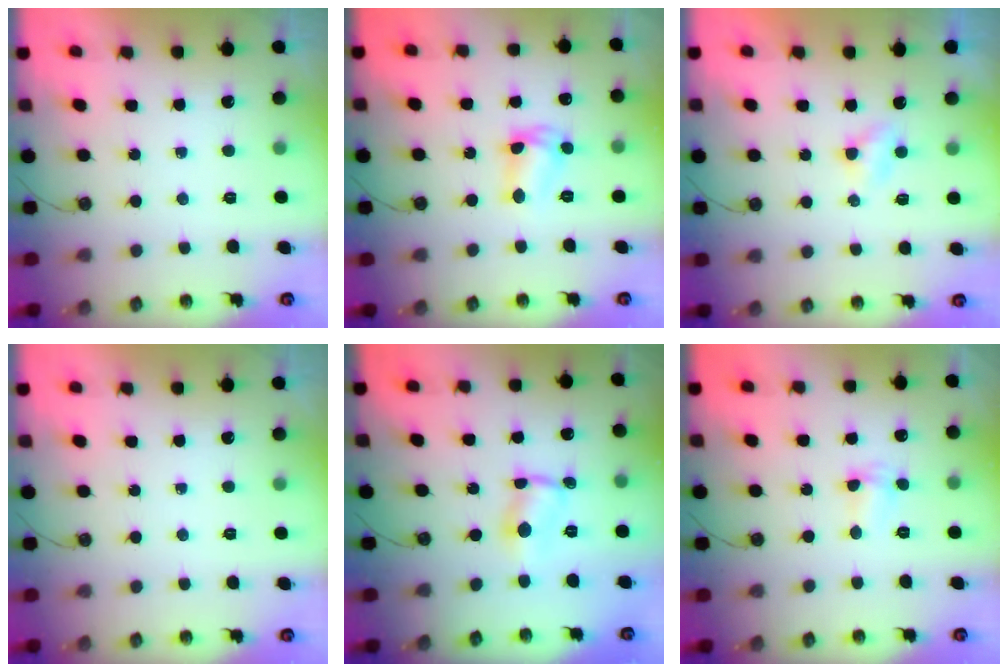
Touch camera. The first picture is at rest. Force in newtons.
{"total": 7.9, "press": 7.8, "slide": 0.6}
{"total": 2.8, "press": 2.7, "slide": 0.4}
{"total": 0.0}
{"total": 1.6, "press": 1.5, "slide": 0.1}
{"total": 2.1, "press": 2.0, "slide": 0.5}